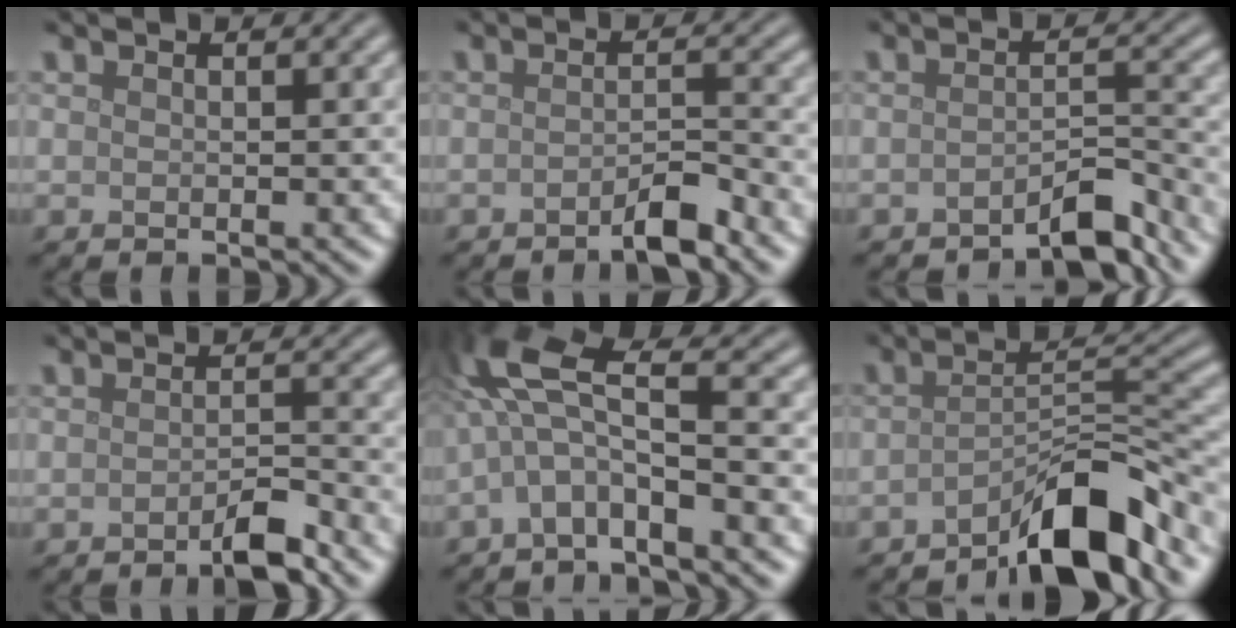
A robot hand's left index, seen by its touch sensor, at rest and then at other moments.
{"total": 2.6, "force": [-1.8, 0.4, 1.8], "torque": [-0.027, 0.006, -0.034]}
{"total": 3.5, "force": [-3.0, 0.7, 1.7], "torque": [-0.022, 0.011, -0.052]}
{"total": 2.7, "force": [-1.9, 0.5, 1.8], "torque": [-0.027, 0.004, -0.035]}
{"total": 7.0, "force": [-1.5, 2.1, 6.5], "torque": [-0.133, 0.024, -0.046]}
{"total": 7.6, "force": [-5.2, 1.6, 5.3], "torque": [-0.080, 0.013, -0.088]}